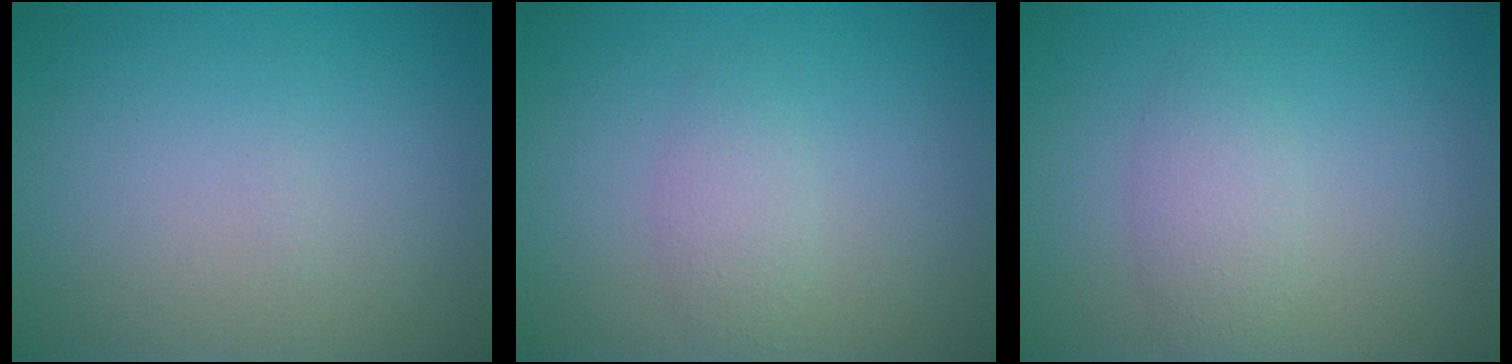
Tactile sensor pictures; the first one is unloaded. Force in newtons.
{"total": 1.7, "press": 1.7, "slide": 0.0}
{"total": 2.1, "press": 2.1, "slide": 0.1}